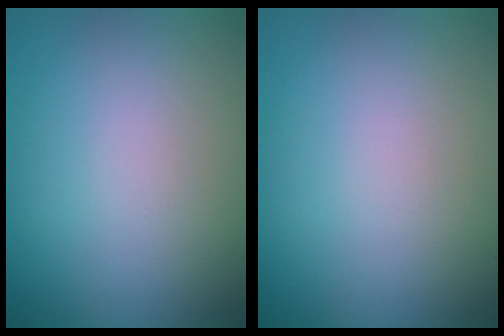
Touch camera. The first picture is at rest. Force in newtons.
{"total": 0.0}